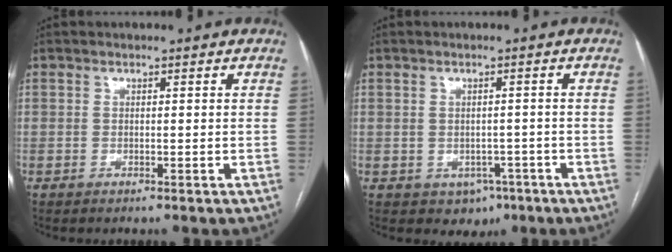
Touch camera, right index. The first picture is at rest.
{"total": 3.6, "force": [-1.6, 2.7, 1.6], "torque": [-0.013, 0.004, -0.010]}